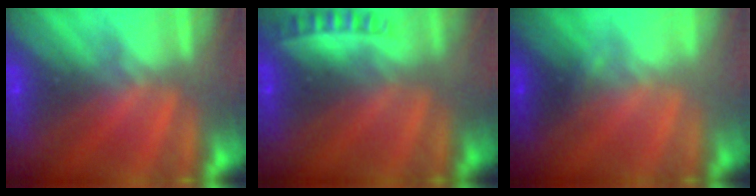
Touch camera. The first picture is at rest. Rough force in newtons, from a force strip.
{"total": 2.5}
{"total": 1.6}